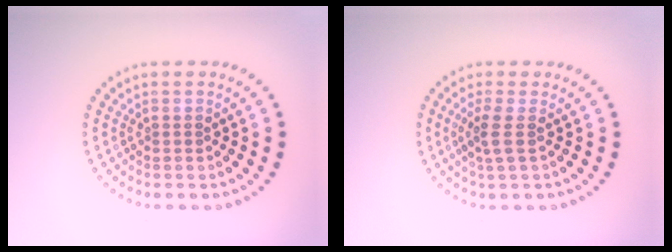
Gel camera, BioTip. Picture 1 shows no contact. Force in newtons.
{"total": 1.9, "press": 1.4, "slide": 1.2}